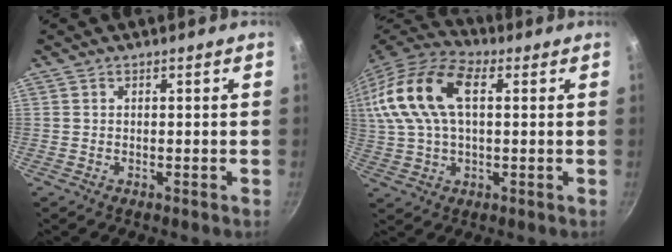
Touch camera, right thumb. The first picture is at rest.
{"total": 20.0, "force": [4.8, 11.1, 15.9], "torque": [-0.331, 0.028, 0.075]}